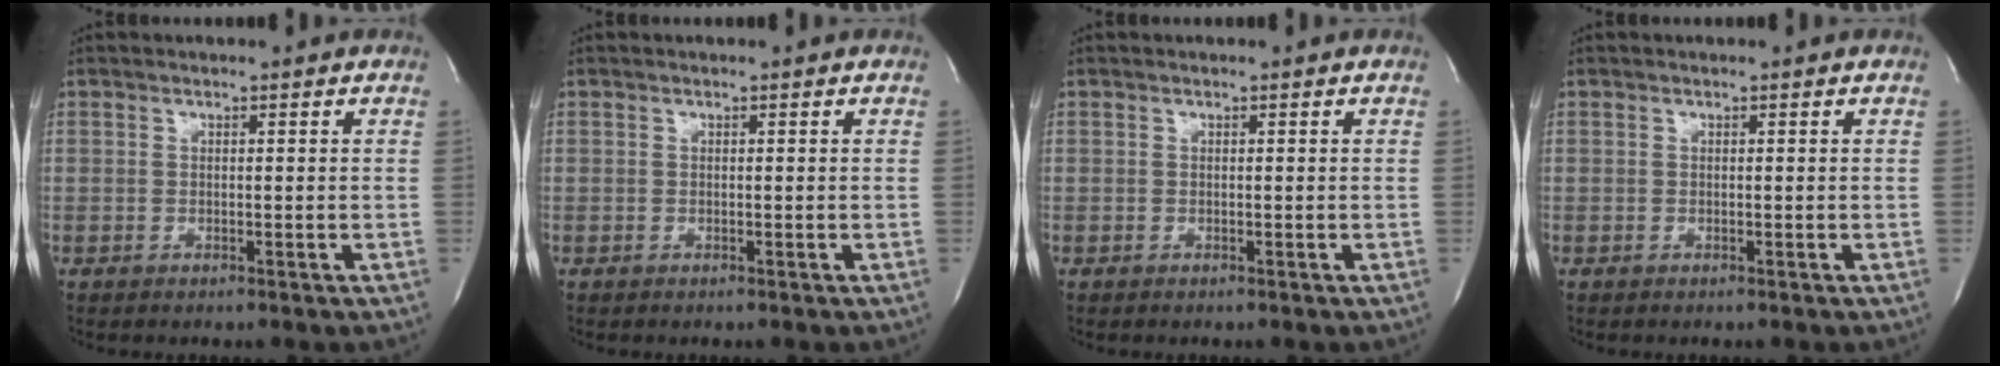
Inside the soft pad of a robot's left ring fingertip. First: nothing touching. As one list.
[{"total": 0.0}, {"total": 0.0}, {"total": 0.0}]